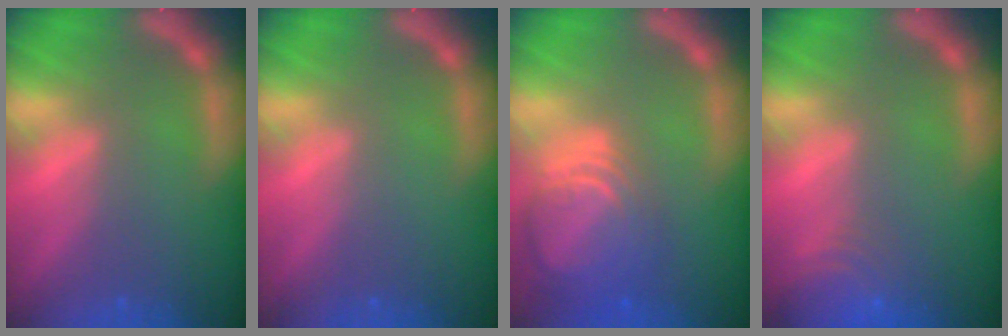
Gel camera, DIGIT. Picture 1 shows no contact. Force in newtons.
{"total": 0.0}
{"total": 8.5}
{"total": 5.0}